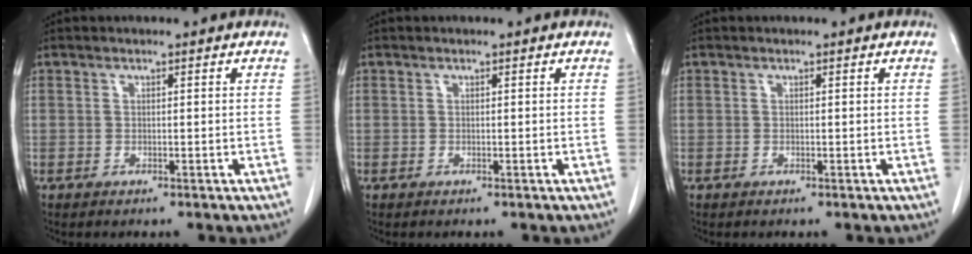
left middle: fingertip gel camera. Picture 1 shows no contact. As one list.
[{"total": 0.0}, {"total": 0.0}]